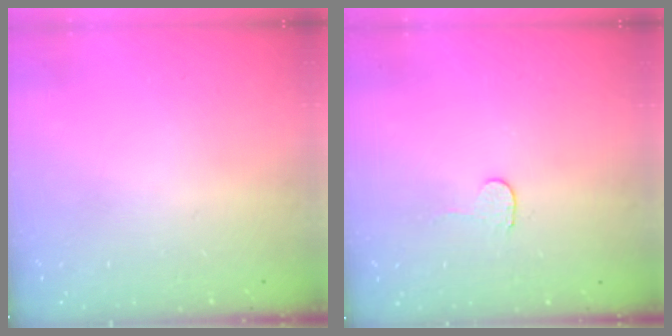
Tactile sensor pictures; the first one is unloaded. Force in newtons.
{"total": 2.3, "press": 2.3, "slide": 0.2}